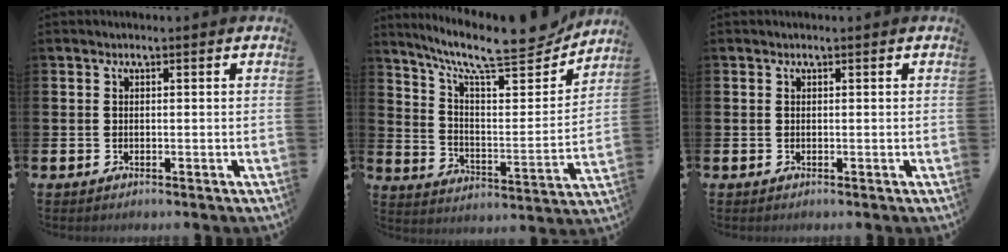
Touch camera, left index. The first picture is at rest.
{"total": 11.1, "force": [9.5, 2.4, 5.2], "torque": [-0.114, -0.075, 0.153]}
{"total": 0.0}